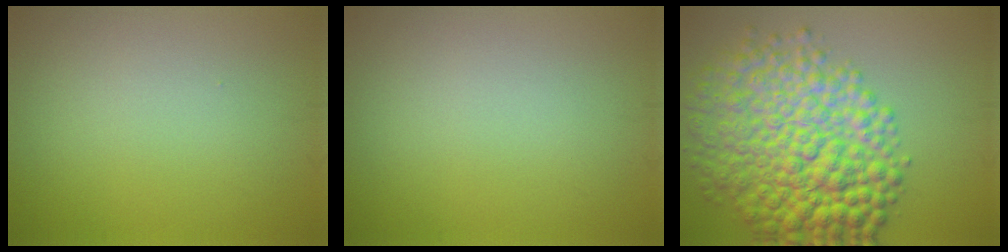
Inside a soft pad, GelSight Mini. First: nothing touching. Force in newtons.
{"total": 0.0}
{"total": 11.3, "press": 11.3, "slide": 0.2}